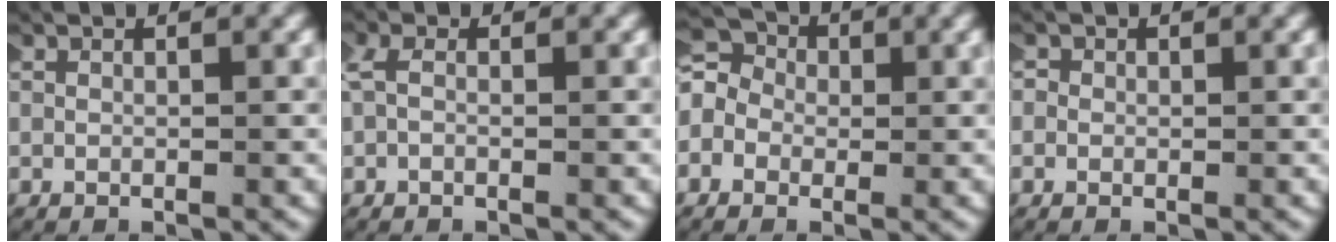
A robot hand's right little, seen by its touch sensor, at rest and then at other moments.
{"total": 1.1, "force": [0.5, 0.5, 0.8], "torque": [-0.020, 0.003, 0.007]}
{"total": 6.9, "force": [1.4, 5.8, 3.3], "torque": [-0.073, 0.013, 0.003]}
{"total": 1.1, "force": [0.0, 1.1, 0.2], "torque": [-0.006, 0.002, -0.006]}